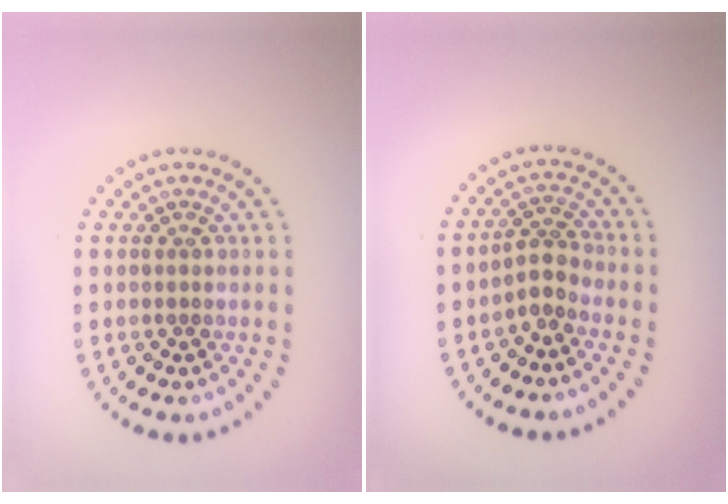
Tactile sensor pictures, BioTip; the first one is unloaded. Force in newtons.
{"total": 2.1, "press": 1.5, "slide": 1.5}